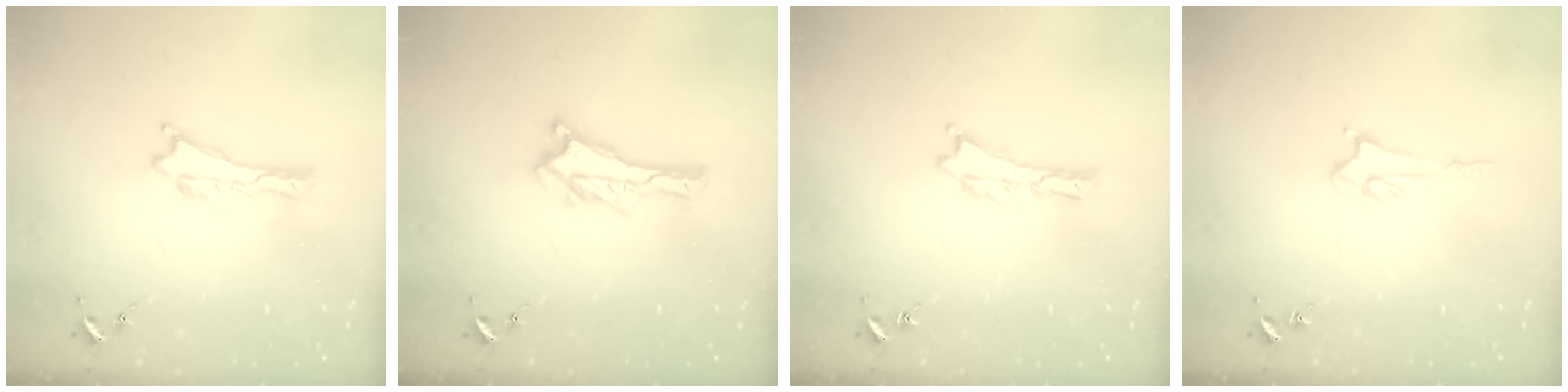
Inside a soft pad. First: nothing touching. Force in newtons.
{"total": 0.0}
{"total": 0.0}
{"total": 2.6, "press": 2.6, "slide": 0.3}